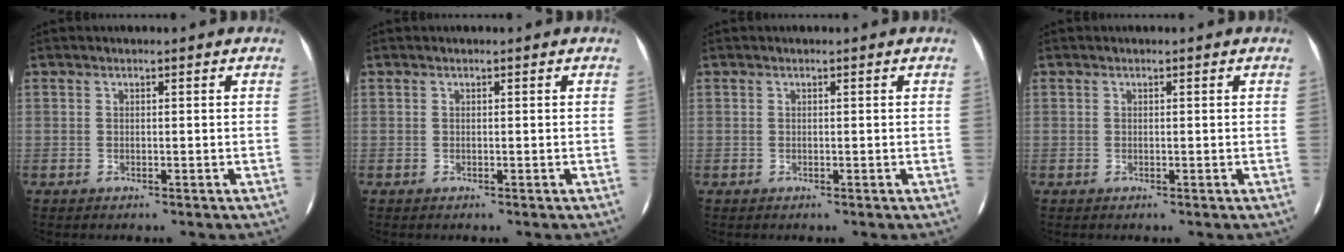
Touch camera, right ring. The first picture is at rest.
{"total": 0.0}
{"total": 0.0}
{"total": 0.0}